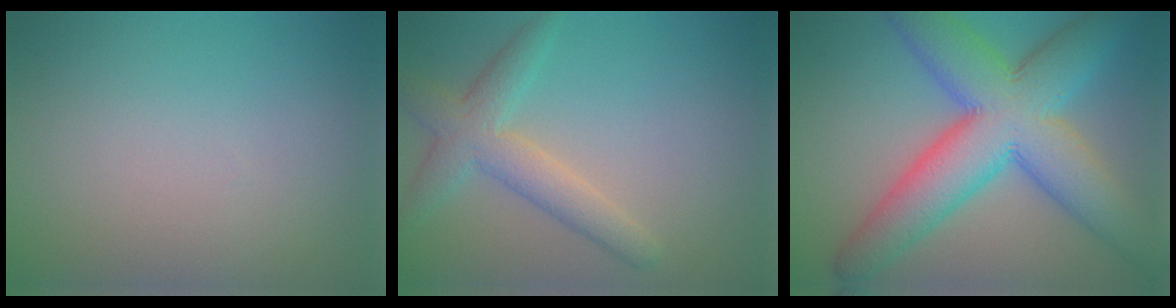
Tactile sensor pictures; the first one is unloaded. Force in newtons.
{"total": 4.1, "press": 4.1, "slide": 0.1}
{"total": 11.3, "press": 11.3, "slide": 0.2}